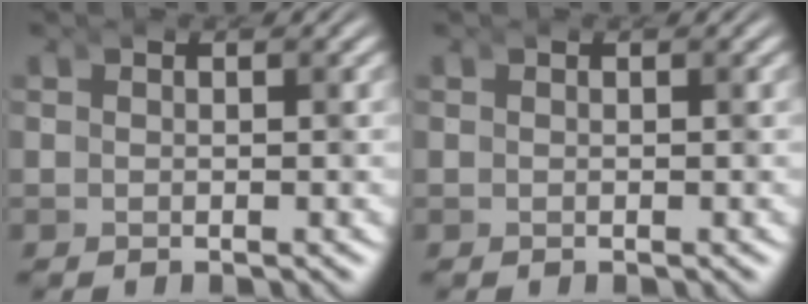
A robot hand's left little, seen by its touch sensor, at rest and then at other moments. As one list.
[{"total": 0.0}]